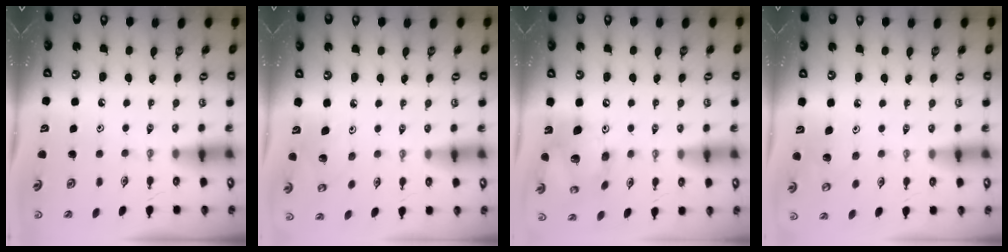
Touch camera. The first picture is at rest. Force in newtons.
{"total": 5.8, "press": 5.4, "slide": 2.2}
{"total": 17.2, "press": 16.9, "slide": 3.3}
{"total": 6.4, "press": 6.3, "slide": 0.6}